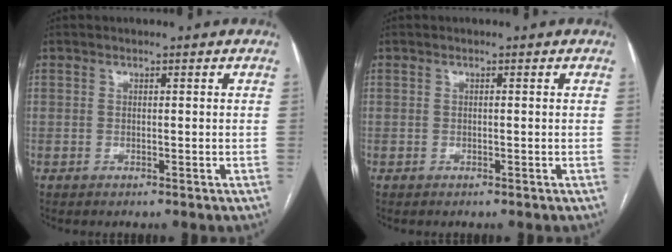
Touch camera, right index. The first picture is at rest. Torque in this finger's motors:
{"motor_torque": [0.09, 0.03, 0.00, 0.01]}